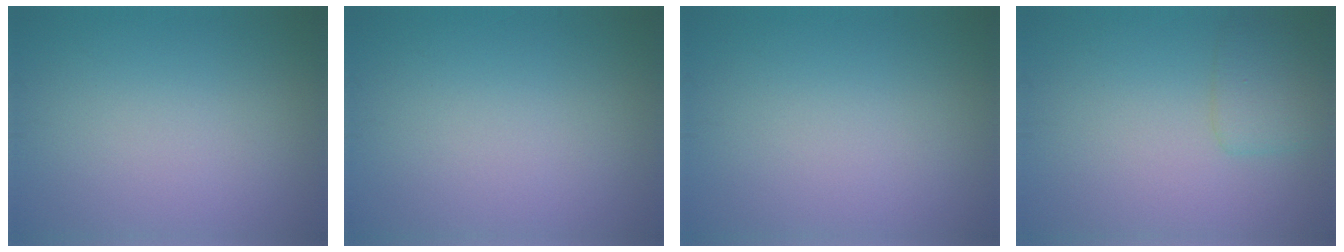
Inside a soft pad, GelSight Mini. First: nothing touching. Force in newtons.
{"total": 0.0}
{"total": 0.0}
{"total": 2.3, "press": 2.3, "slide": 0.1}